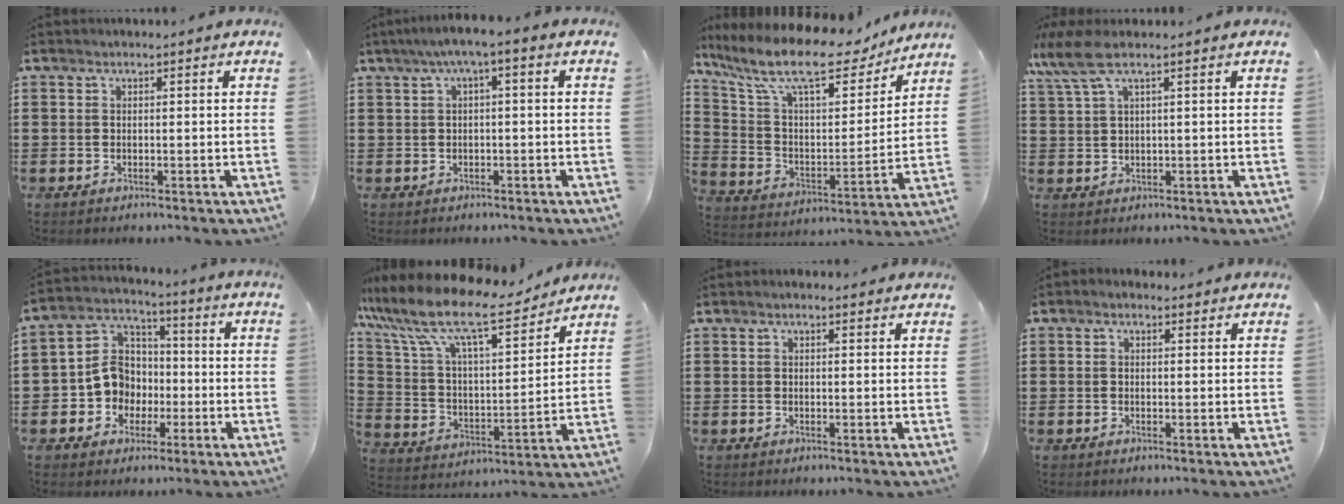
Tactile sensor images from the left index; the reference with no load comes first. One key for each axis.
{"total": 2.8, "fx": -0.8, "fy": 0.2, "fz": 2.7, "tx": -0.047, "ty": 0.005, "tz": -0.018}
{"total": 13.2, "fx": 10.4, "fy": 3.1, "fz": 7.5, "tx": -0.180, "ty": -0.062, "tz": 0.177}
{"total": 4.3, "fx": 1.9, "fy": 0.9, "fz": 3.7, "tx": -0.103, "ty": -0.006, "tz": 0.026}
{"total": 8.2, "fx": -1.8, "fy": 7.5, "fz": 2.9, "tx": -0.101, "ty": 0.006, "tz": -0.038}
{"total": 12.3, "fx": 10.0, "fy": 1.9, "fz": 6.9, "tx": -0.173, "ty": -0.058, "tz": 0.169}
{"total": 0.7, "fx": 0.3, "fy": 0.3, "fz": 0.5, "tx": -0.010, "ty": 0.004, "tz": 0.005}
{"total": 0.8, "fx": 0.0, "fy": 0.5, "fz": 0.6, "tx": -0.012, "ty": 0.005, "tz": 0.000}